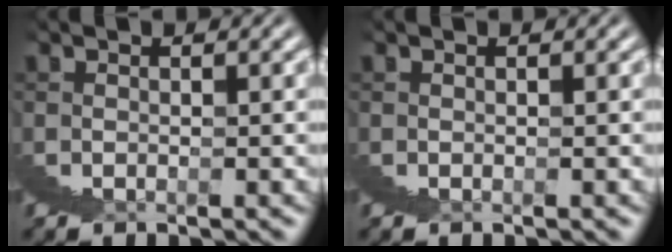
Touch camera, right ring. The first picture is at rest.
{"total": 0.0}